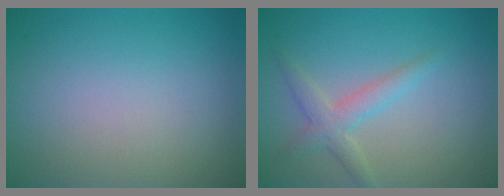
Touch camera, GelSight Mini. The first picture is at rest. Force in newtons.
{"total": 2.5, "press": 2.5, "slide": 0.1}